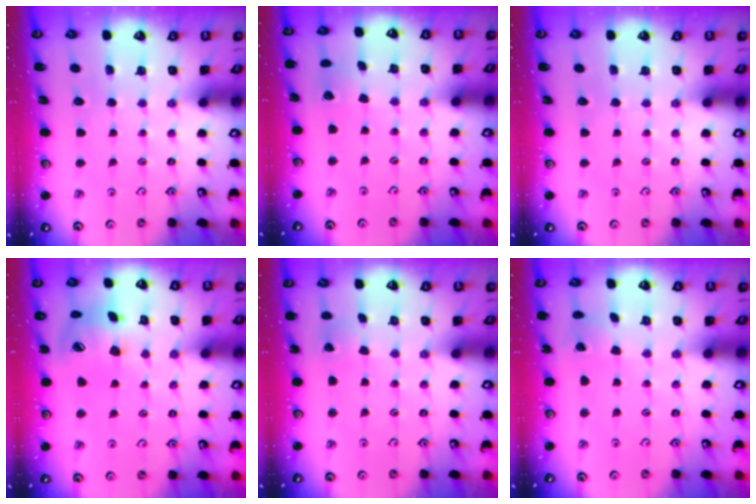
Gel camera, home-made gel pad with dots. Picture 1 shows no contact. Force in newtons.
{"total": 3.0, "press": 3.0, "slide": 0.3}
{"total": 0.0}
{"total": 15.3, "press": 15.1, "slide": 2.2}
{"total": 1.0, "press": 1.0, "slide": 0.1}
{"total": 1.6, "press": 1.6, "slide": 0.1}